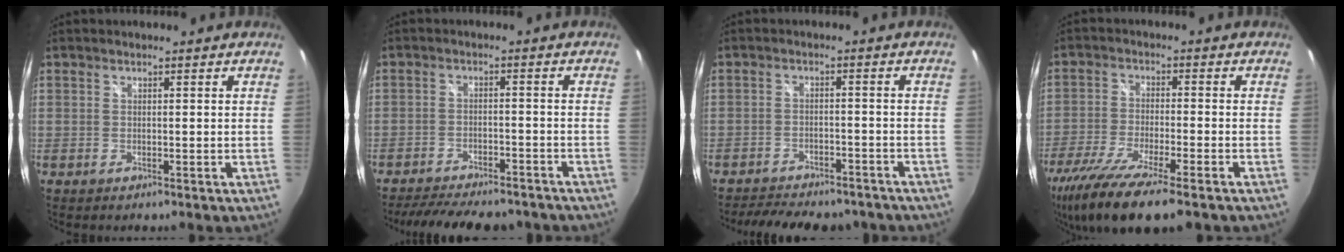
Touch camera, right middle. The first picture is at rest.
{"total": 16.0, "force": [-13.5, 4.8, 7.1], "torque": [-0.144, -0.017, -0.183]}
{"total": 14.4, "force": [-12.2, 4.8, 5.9], "torque": [-0.126, -0.008, -0.160]}
{"total": 15.9, "force": [-11.6, 2.6, 10.5], "torque": [-0.221, -0.055, -0.208]}